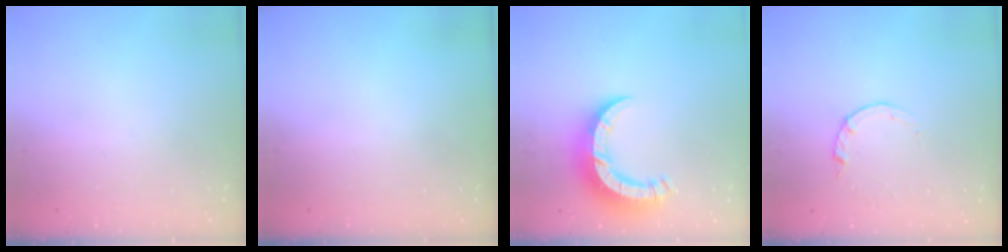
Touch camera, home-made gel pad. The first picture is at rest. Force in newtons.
{"total": 0.0}
{"total": 10.0, "press": 9.9, "slide": 1.2}
{"total": 1.0, "press": 0.9, "slide": 0.3}